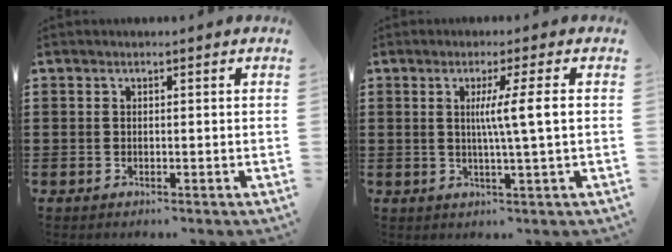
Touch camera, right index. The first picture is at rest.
{"total": 6.2, "force": [0.8, -0.7, 6.1], "torque": [-0.115, -0.008, 0.006]}